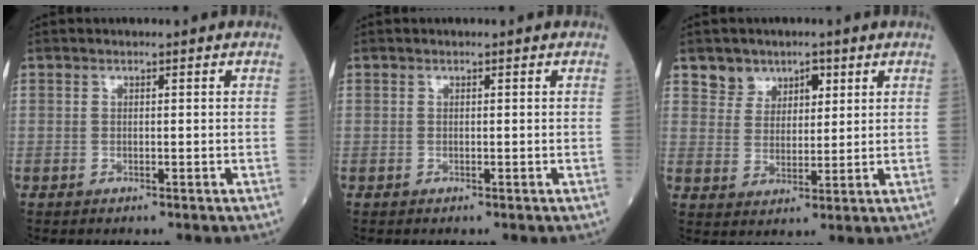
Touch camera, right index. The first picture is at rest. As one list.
[{"total": 0.0}, {"total": 5.0, "force": [3.2, 3.8, 0.6], "torque": [-0.005, 0.011, 0.061]}]